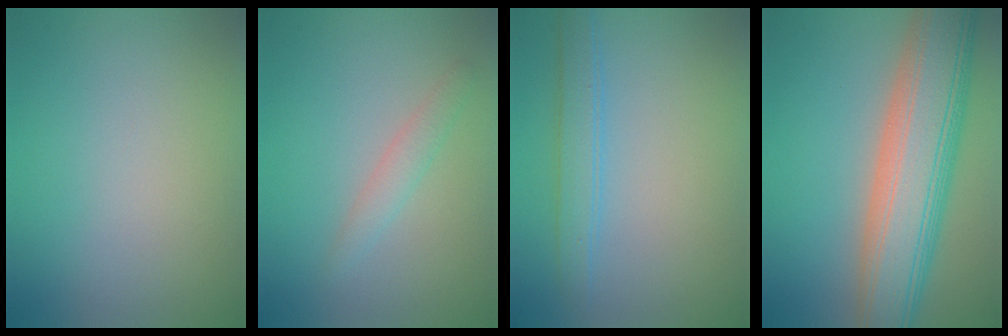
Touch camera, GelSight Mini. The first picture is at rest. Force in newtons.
{"total": 1.6, "press": 1.6, "slide": 0.0}
{"total": 2.7, "press": 2.7, "slide": 0.1}
{"total": 11.1, "press": 11.1, "slide": 0.6}